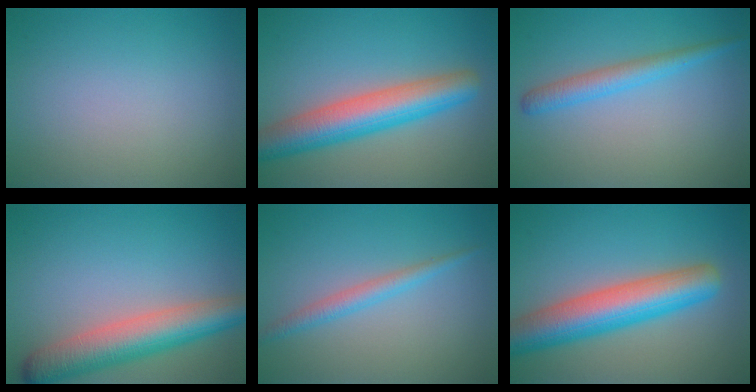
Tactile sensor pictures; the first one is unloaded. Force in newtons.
{"total": 7.1, "press": 7.1, "slide": 0.2}
{"total": 2.6, "press": 2.6, "slide": 0.1}
{"total": 6.7, "press": 6.7, "slide": 0.3}
{"total": 2.0, "press": 2.0, "slide": 0.0}
{"total": 8.0, "press": 8.0, "slide": 0.3}